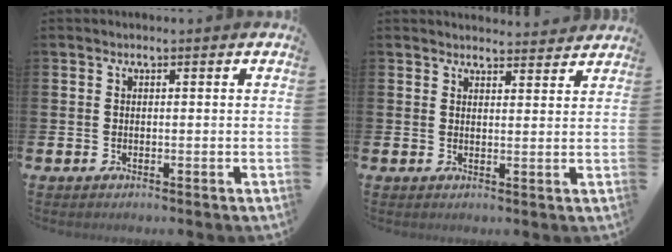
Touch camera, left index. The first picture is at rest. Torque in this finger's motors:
{"motor_torque": [0.86, -1.28, 0.28, 0.03]}